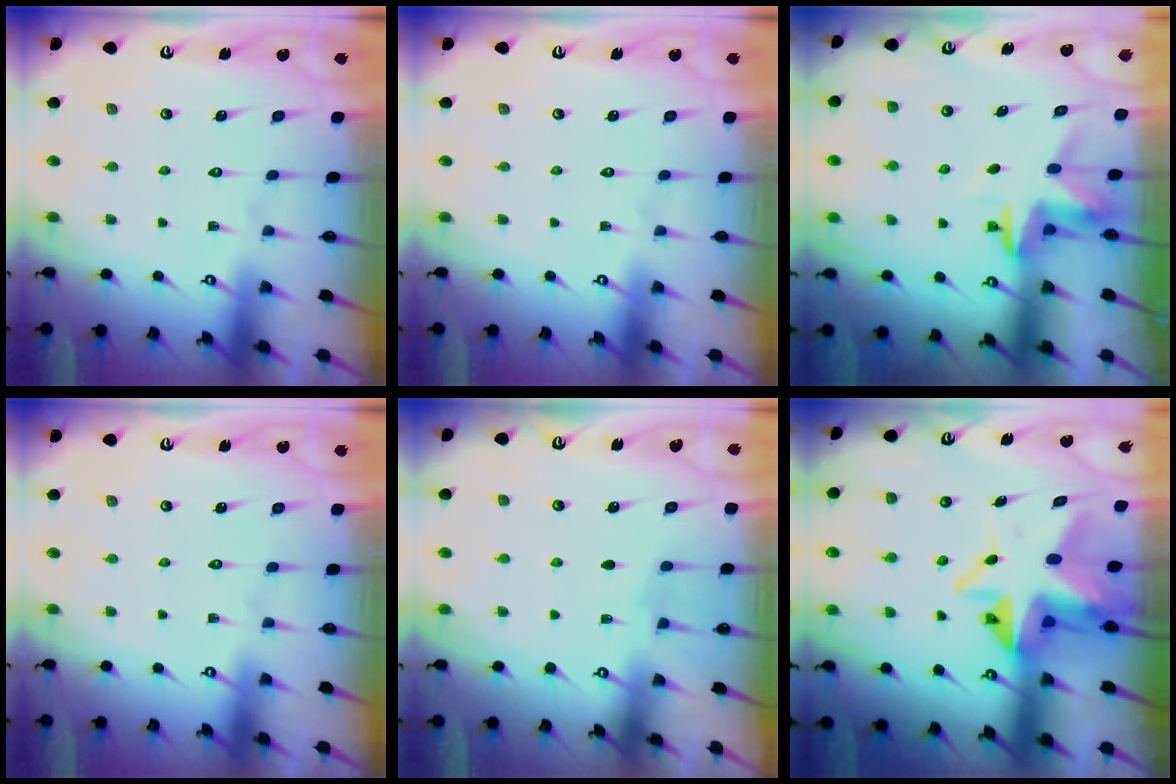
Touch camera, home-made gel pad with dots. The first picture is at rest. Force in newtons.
{"total": 0.0}
{"total": 3.5, "press": 3.5, "slide": 0.2}
{"total": 0.0}
{"total": 2.1, "press": 2.1, "slide": 0.3}
{"total": 9.9, "press": 9.9, "slide": 0.8}